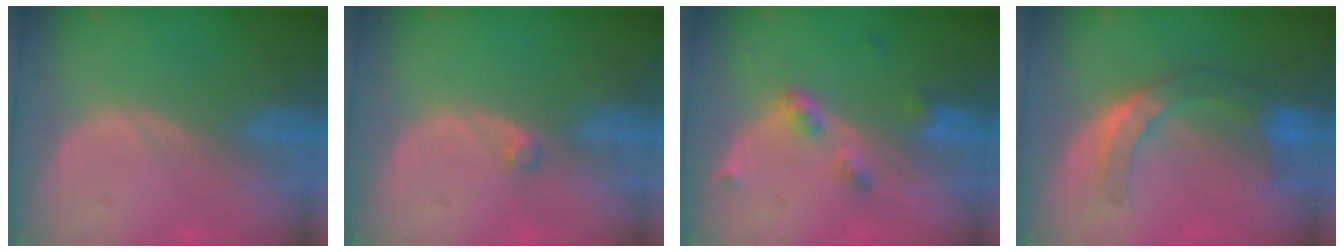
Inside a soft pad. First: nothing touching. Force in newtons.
{"total": 1.0, "press": 1.0, "slide": 0.2}
{"total": 4.3, "press": 3.9, "slide": 1.8}
{"total": 7.6, "press": 6.7, "slide": 3.6}